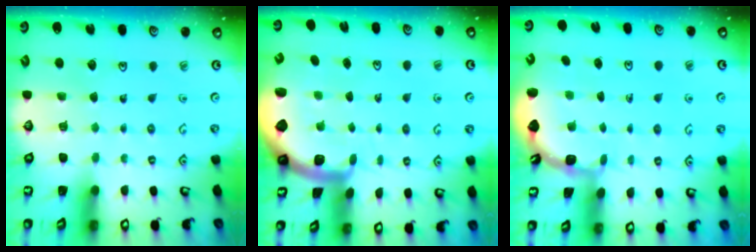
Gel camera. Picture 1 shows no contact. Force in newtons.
{"total": 2.4, "press": 2.4, "slide": 0.3}
{"total": 2.1, "press": 2.1, "slide": 0.2}